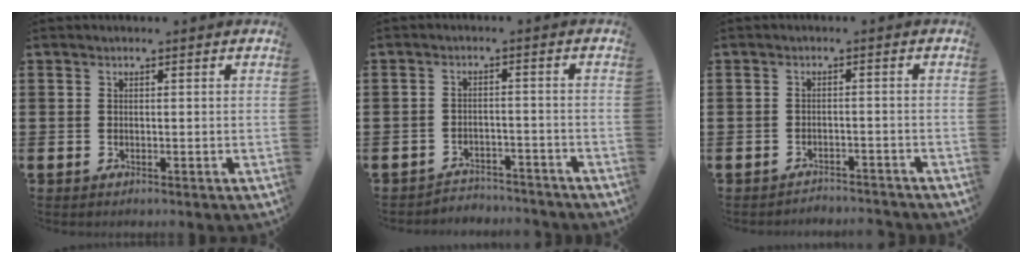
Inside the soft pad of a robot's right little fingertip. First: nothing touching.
{"total": 2.6, "force": [-2.6, 0.3, -0.3], "torque": [-0.005, 0.004, -0.058]}
{"total": 1.8, "force": [-1.8, 0.0, -0.1], "torque": [-0.003, 0.003, -0.039]}